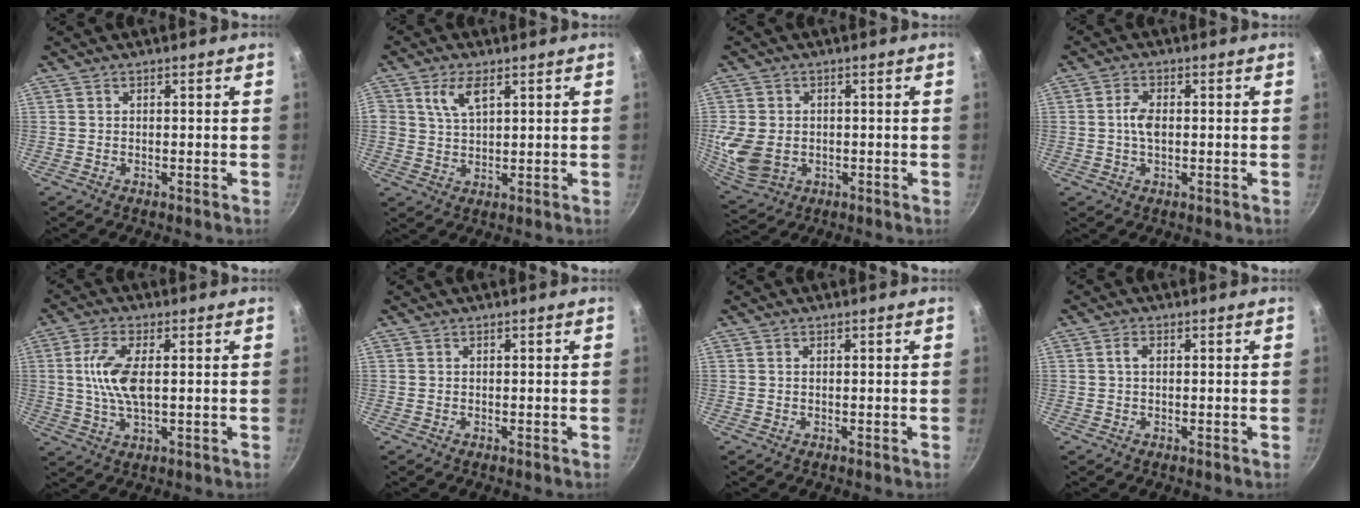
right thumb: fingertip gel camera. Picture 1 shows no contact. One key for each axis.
{"total": 5.4, "fx": 2.5, "fy": 2.9, "fz": 3.9, "tx": -0.070, "ty": -0.007, "tz": 0.052}
{"total": 9.8, "fx": -0.7, "fy": 7.5, "fz": 6.2, "tx": -0.122, "ty": -0.011, "tz": -0.004}
{"total": 3.9, "fx": 0.1, "fy": 2.2, "fz": 3.2, "tx": -0.060, "ty": 0.007, "tz": -0.002}
{"total": 8.7, "fx": 1.0, "fy": 3.6, "fz": 7.9, "tx": -0.162, "ty": 0.001, "tz": 0.019}
{"total": 0.0}
{"total": 0.0}
{"total": 1.6, "fx": 0.4, "fy": 0.9, "fz": 1.3, "tx": -0.025, "ty": 0.004, "tz": 0.006}